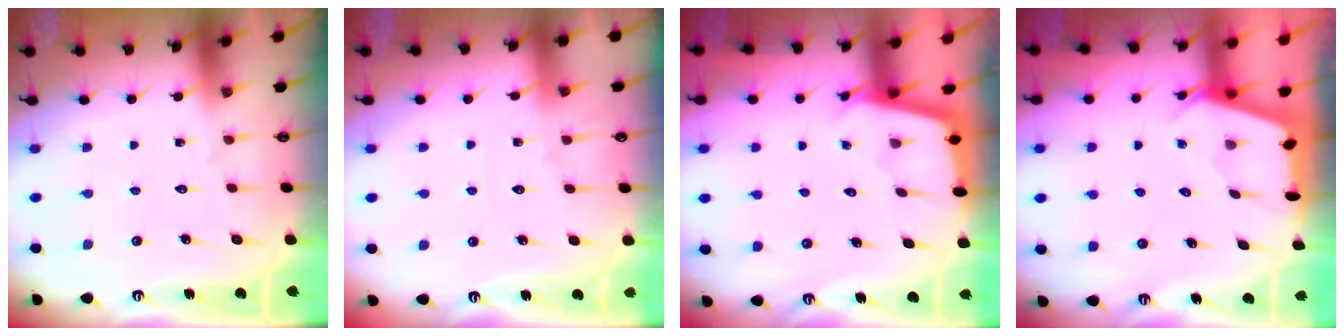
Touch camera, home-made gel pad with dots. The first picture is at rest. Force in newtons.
{"total": 2.7, "press": 2.7, "slide": 0.4}
{"total": 2.6, "press": 2.6, "slide": 0.1}
{"total": 2.5, "press": 2.5, "slide": 0.3}